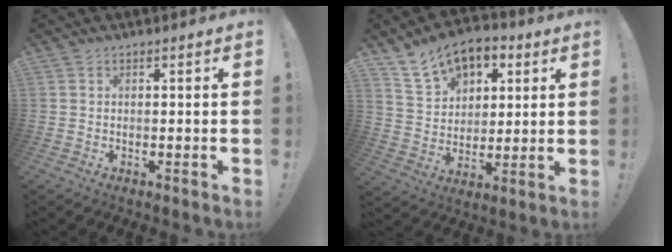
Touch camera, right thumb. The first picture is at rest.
{"total": 14.0, "force": [8.3, 9.5, 6.2], "torque": [-0.092, -0.045, 0.157]}